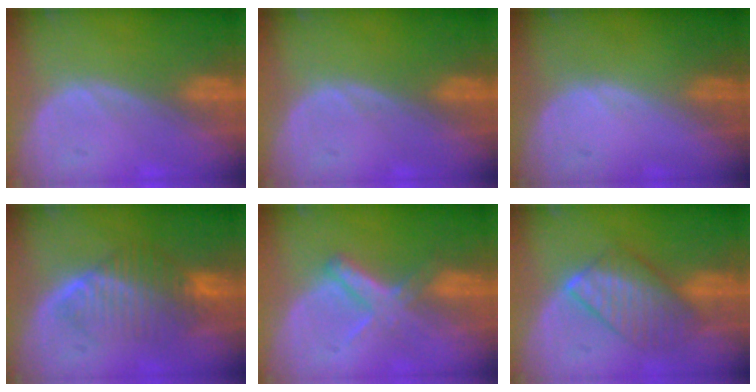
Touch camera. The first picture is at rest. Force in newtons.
{"total": 0.0}
{"total": 0.0}
{"total": 8.2, "press": 7.2, "slide": 3.8}
{"total": 5.5, "press": 5.0, "slide": 2.4}
{"total": 7.1, "press": 7.1, "slide": 0.3}